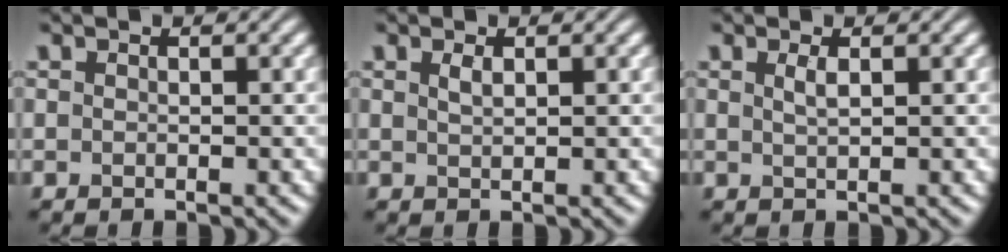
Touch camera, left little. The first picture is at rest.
{"total": 0.9, "force": [0.5, 0.3, 0.7], "torque": [-0.016, 0.001, 0.010]}
{"total": 1.1, "force": [0.5, 0.3, 1.0], "torque": [-0.018, 0.003, 0.007]}